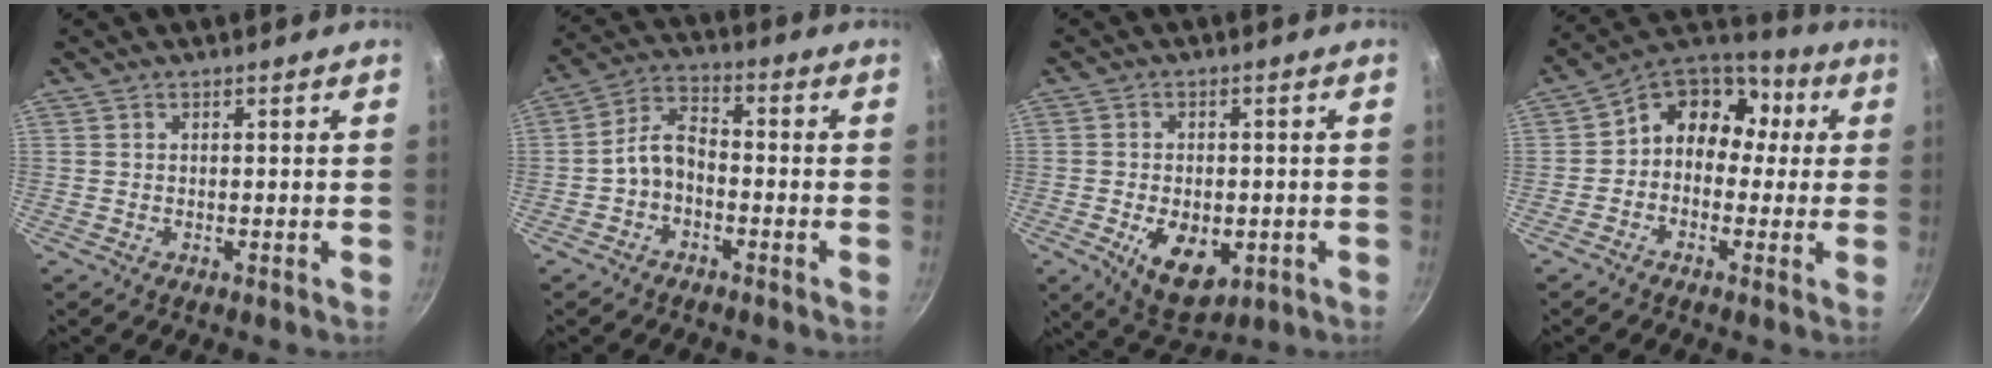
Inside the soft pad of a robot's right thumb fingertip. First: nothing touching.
{"total": 6.5, "force": [-2.2, 4.2, 4.5], "torque": [-0.076, 0.043, -0.048]}
{"total": 10.3, "force": [-2.8, 6.3, 7.6], "torque": [-0.098, -0.002, -0.029]}
{"total": 12.1, "force": [0.7, 10.0, 6.7], "torque": [-0.062, 0.044, -0.014]}